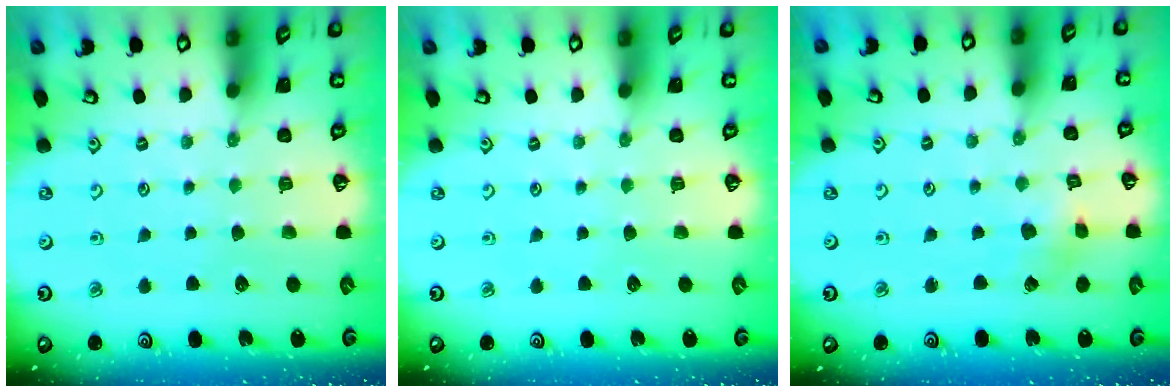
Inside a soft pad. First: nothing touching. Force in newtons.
{"total": 0.0}
{"total": 2.9, "press": 2.9, "slide": 0.3}